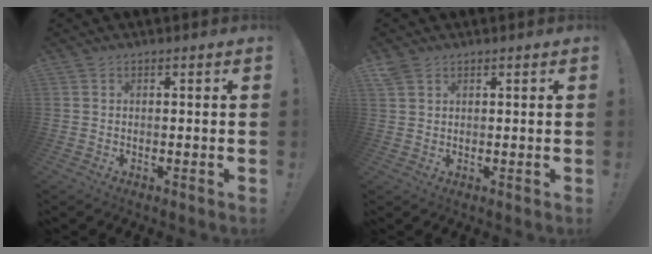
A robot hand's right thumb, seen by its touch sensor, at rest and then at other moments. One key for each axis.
{"total": 2.8, "fx": 2.0, "fy": 1.5, "fz": 1.2, "tx": -0.026, "ty": -0.007, "tz": 0.039}